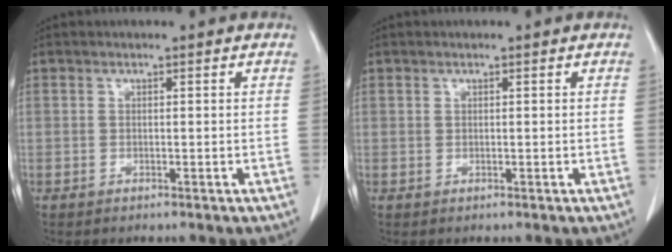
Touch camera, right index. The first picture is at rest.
{"total": 0.0}